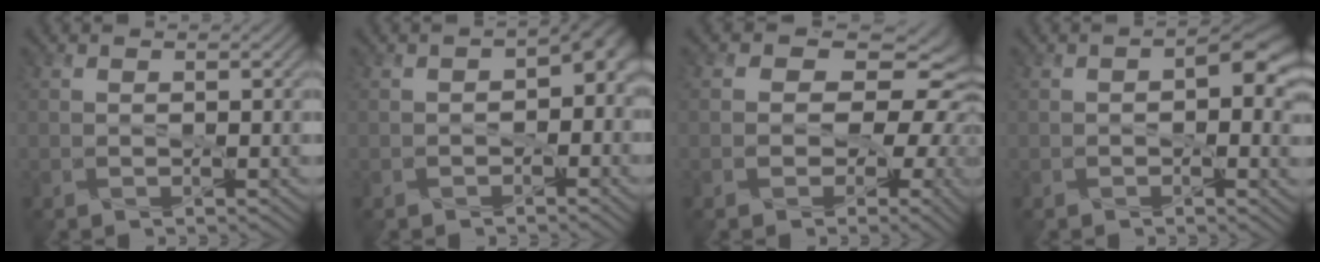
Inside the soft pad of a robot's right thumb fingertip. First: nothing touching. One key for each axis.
{"total": 4.6, "fx": -0.6, "fy": 3.1, "fz": 3.4, "tx": -0.039, "ty": -0.012, "tz": -0.011}
{"total": 14.1, "fx": -0.3, "fy": 11.2, "fz": 8.6, "tx": -0.117, "ty": 0.029, "tz": -0.035}
{"total": 5.4, "fx": 0.6, "fy": 3.2, "fz": 4.3, "tx": -0.049, "ty": -0.005, "tz": 0.007}